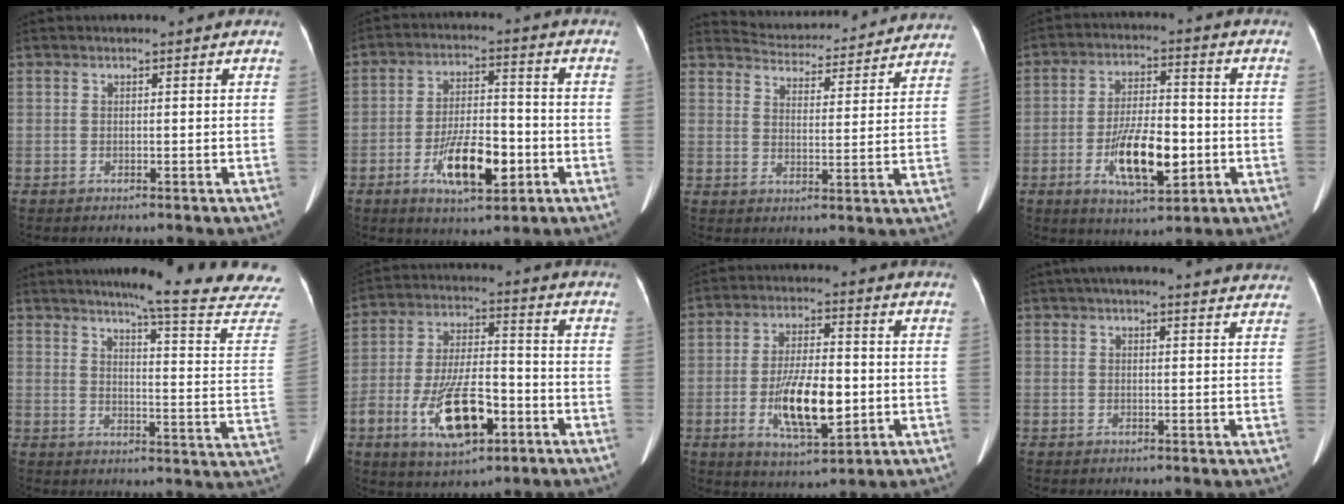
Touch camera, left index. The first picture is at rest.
{"total": 10.1, "force": [-3.9, 3.6, 8.6], "torque": [-0.163, 0.000, -0.065]}
{"total": 18.7, "force": [17.9, 3.9, 3.4], "torque": [-0.043, -0.003, 0.223]}
{"total": 11.1, "force": [-3.1, 3.8, 9.9], "torque": [-0.186, -0.002, -0.051]}
{"total": 19.7, "force": [18.0, -0.8, 8.1], "torque": [-0.100, -0.099, 0.202]}
{"total": 13.1, "force": [-5.4, 4.9, 10.8], "torque": [-0.209, 0.002, -0.088]}
{"total": 11.2, "force": [-2.2, 3.7, 10.4], "torque": [-0.197, -0.006, -0.034]}
{"total": 13.5, "force": [12.2, 2.0, 5.3], "torque": [-0.062, 0.033, 0.138]}